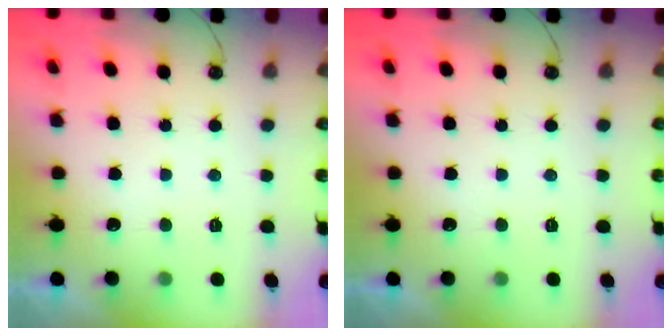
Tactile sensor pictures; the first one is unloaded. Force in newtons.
{"total": 0.0}